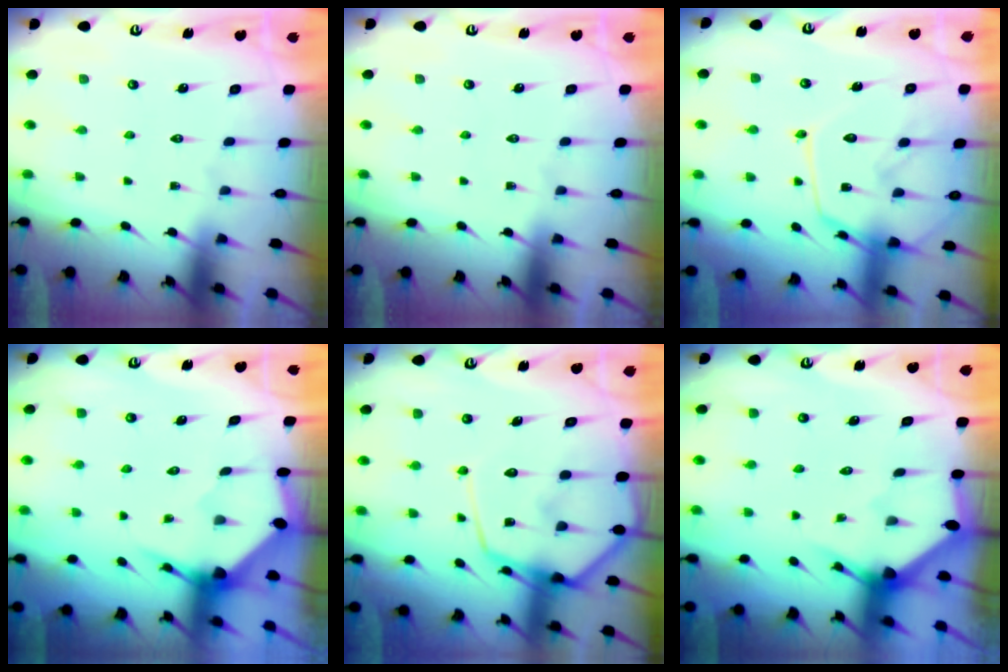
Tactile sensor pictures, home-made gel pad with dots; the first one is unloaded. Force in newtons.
{"total": 0.0}
{"total": 13.3, "press": 13.2, "slide": 1.1}
{"total": 3.6, "press": 3.6, "slide": 0.4}
{"total": 13.8, "press": 13.7, "slide": 1.3}
{"total": 2.5, "press": 2.5, "slide": 0.2}